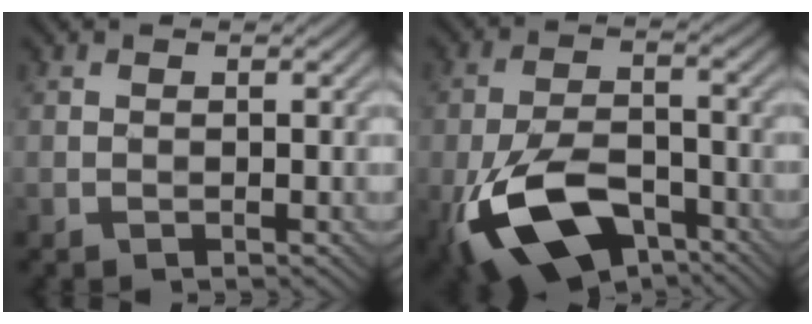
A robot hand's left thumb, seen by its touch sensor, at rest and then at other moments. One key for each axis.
{"total": 13.4, "fx": -7.1, "fy": 6.7, "fz": 9.2, "tx": -0.204, "ty": -0.022, "tz": -0.138}